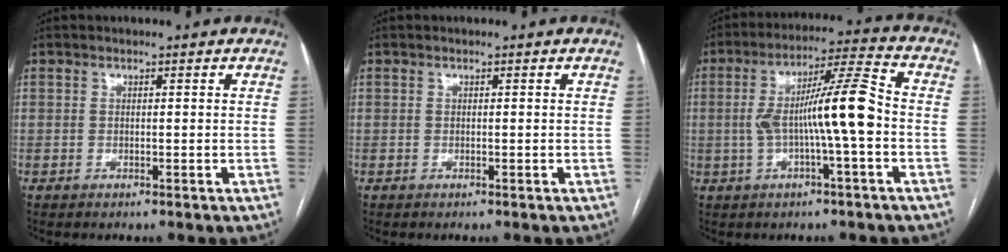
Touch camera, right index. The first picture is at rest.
{"total": 0.0}
{"total": 11.2, "force": [-1.4, 0.2, 11.1], "torque": [-0.198, 0.026, -0.028]}